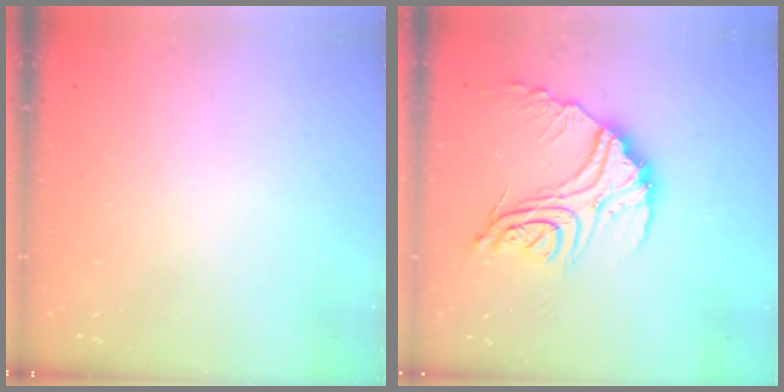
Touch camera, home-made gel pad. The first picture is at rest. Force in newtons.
{"total": 19.5, "press": 19.4, "slide": 1.8}